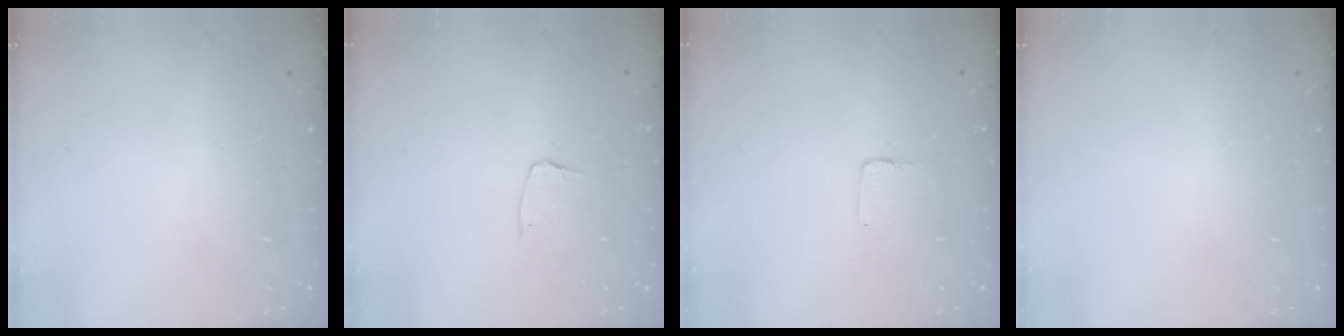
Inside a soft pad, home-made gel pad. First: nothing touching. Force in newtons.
{"total": 4.7, "press": 4.7, "slide": 0.3}
{"total": 1.0, "press": 1.0, "slide": 0.1}
{"total": 0.0}